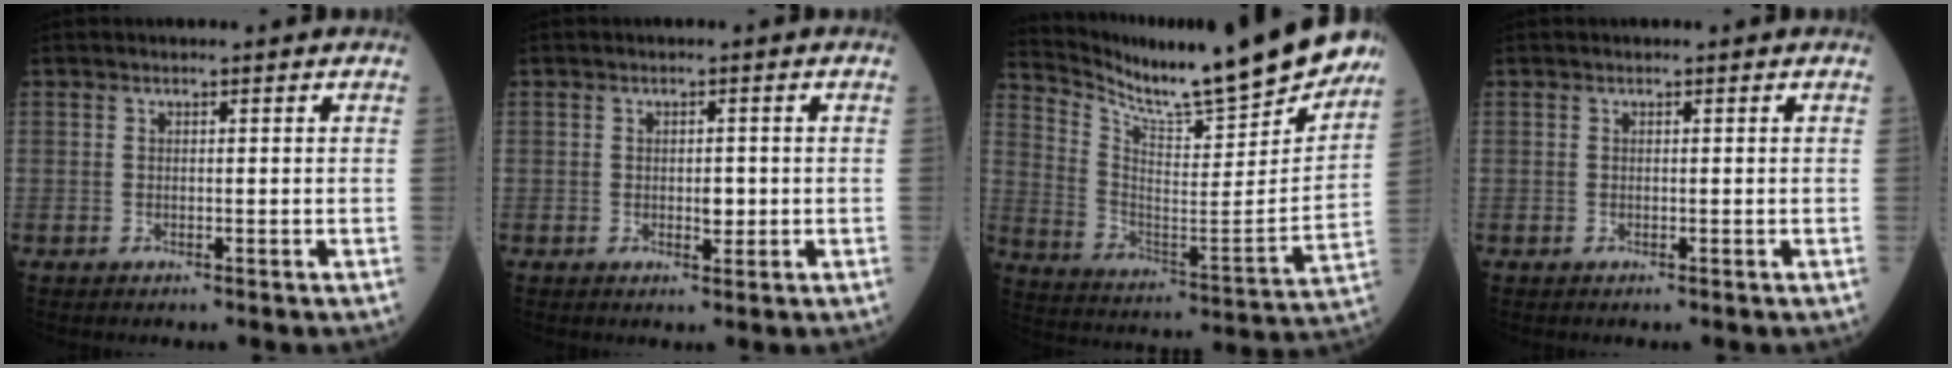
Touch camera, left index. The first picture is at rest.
{"total": 1.8, "force": [-0.3, 0.9, 1.5], "torque": [-0.020, -0.003, -0.005]}
{"total": 21.9, "force": [19.7, 1.4, 9.4], "torque": [-0.171, -0.077, 0.292]}
{"total": 0.0}